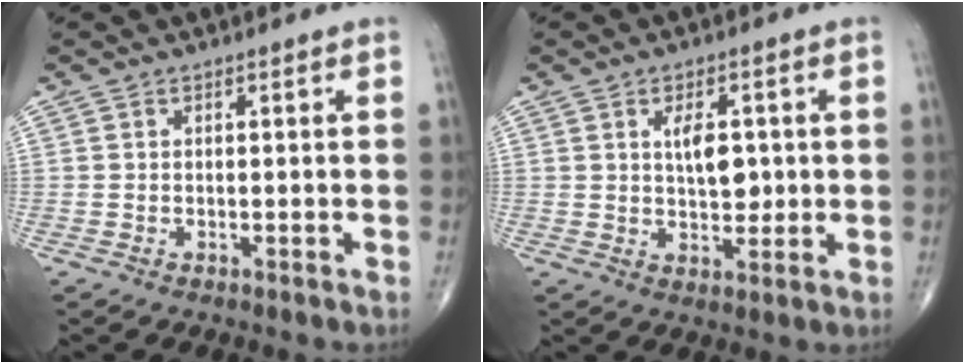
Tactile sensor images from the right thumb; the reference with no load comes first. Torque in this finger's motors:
{"motor_torque": [0.07, 1.67, -0.03, -0.14, 0.00]}